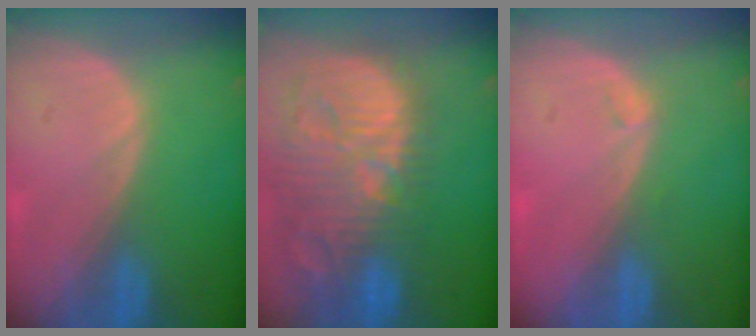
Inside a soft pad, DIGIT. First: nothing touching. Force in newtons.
{"total": 14.8, "press": 12.8, "slide": 7.3}
{"total": 0.6, "press": 0.6, "slide": 0.2}